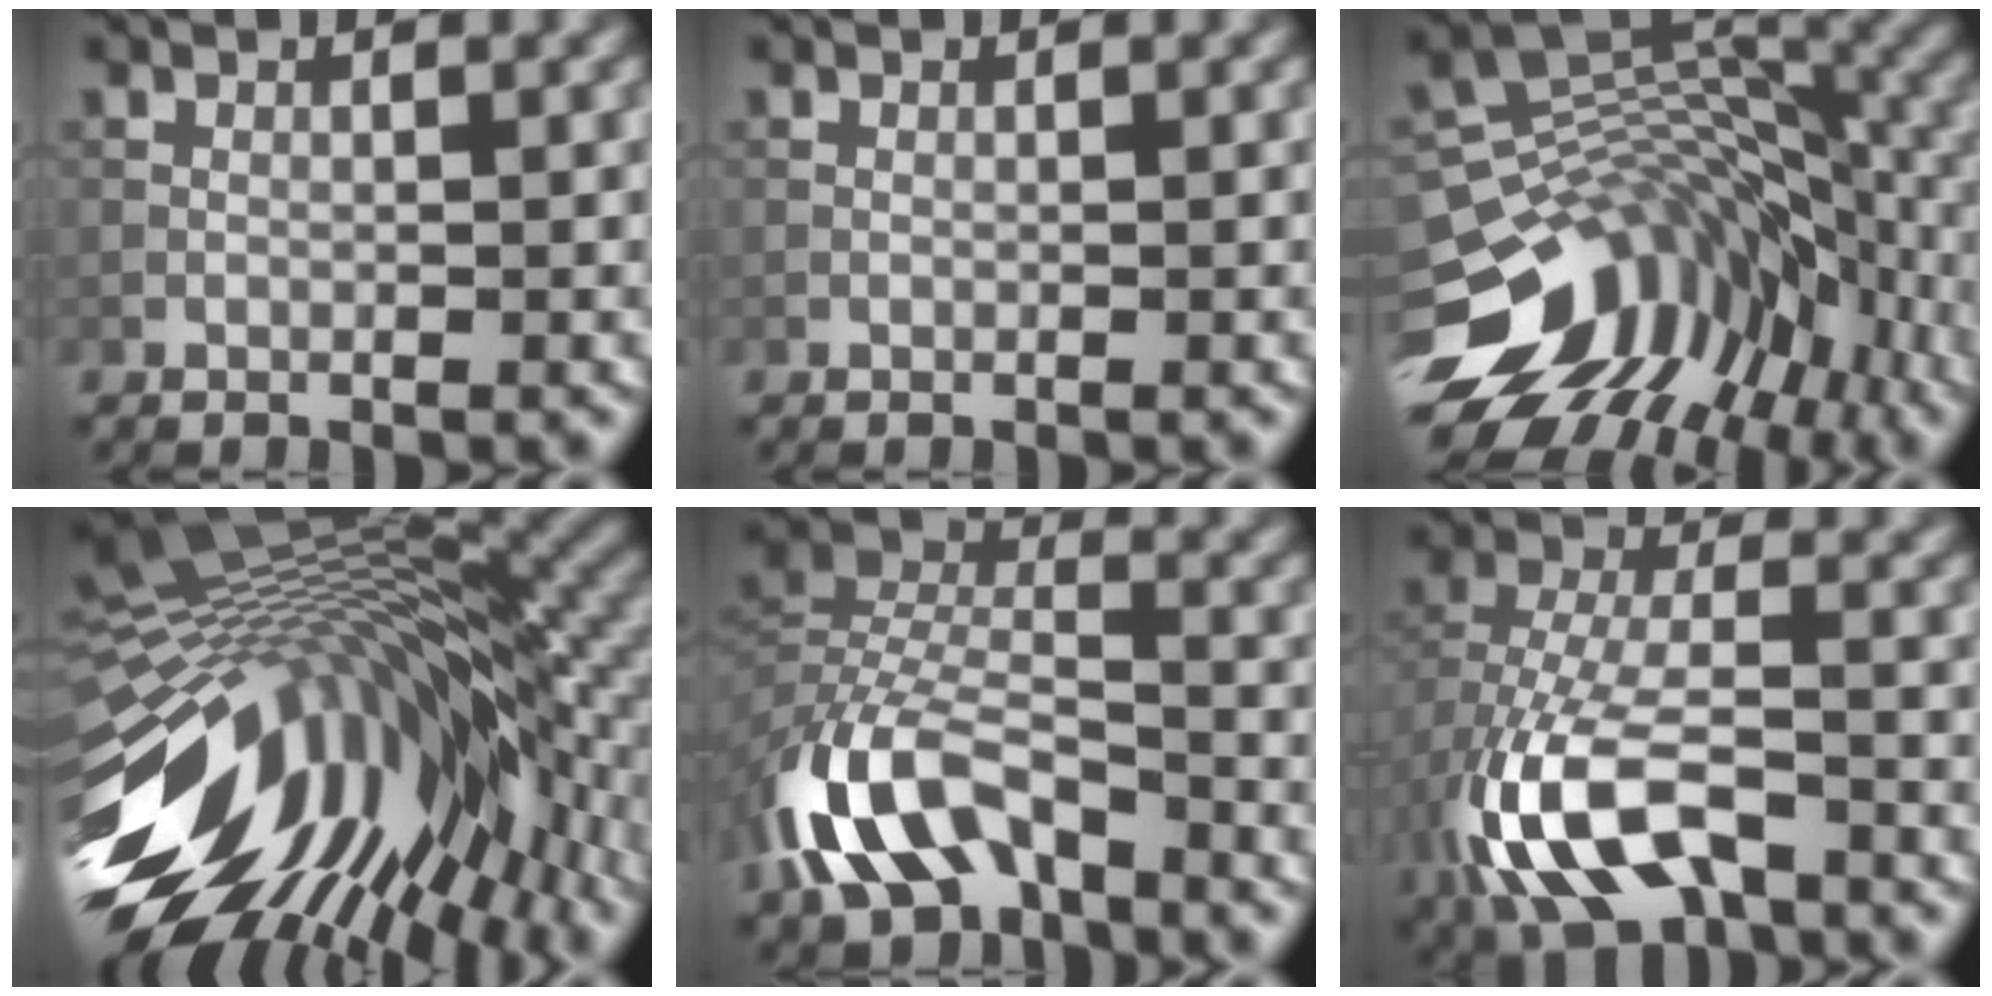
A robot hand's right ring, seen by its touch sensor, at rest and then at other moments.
{"total": 0.0}
{"total": 13.4, "force": [-6.1, 8.9, 8.0], "torque": [-0.154, 0.014, -0.099]}
{"total": 17.6, "force": [-4.0, 8.5, 14.8], "torque": [-0.260, 0.002, -0.079]}
{"total": 8.7, "force": [-5.0, 4.5, 5.5], "torque": [-0.113, 0.005, -0.106]}
{"total": 9.4, "force": [-4.2, 4.8, 6.9], "torque": [-0.155, 0.003, -0.086]}